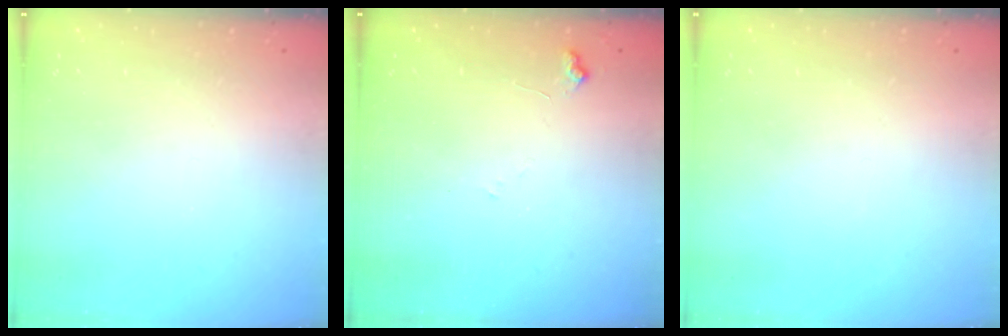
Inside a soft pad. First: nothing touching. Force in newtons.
{"total": 6.2, "press": 6.2, "slide": 0.8}
{"total": 0.0}